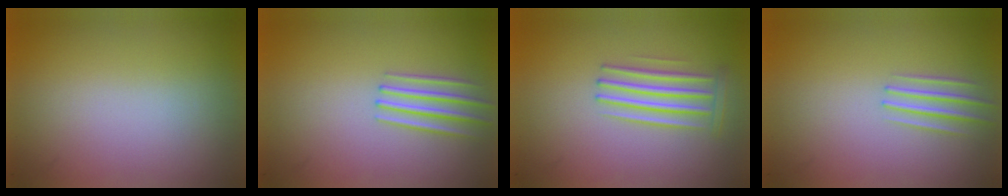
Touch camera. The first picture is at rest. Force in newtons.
{"total": 2.1}
{"total": 2.8}
{"total": 1.9}